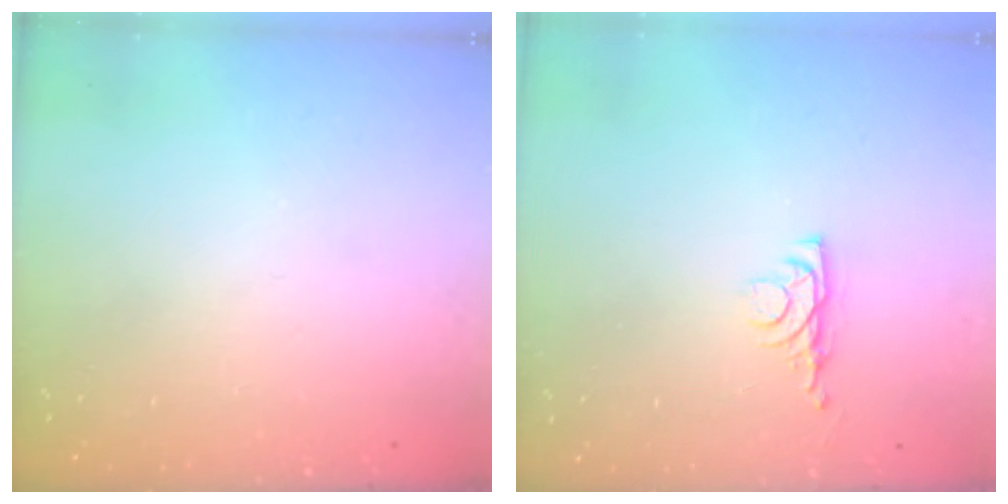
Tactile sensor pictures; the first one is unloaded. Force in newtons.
{"total": 4.0, "press": 3.9, "slide": 0.6}